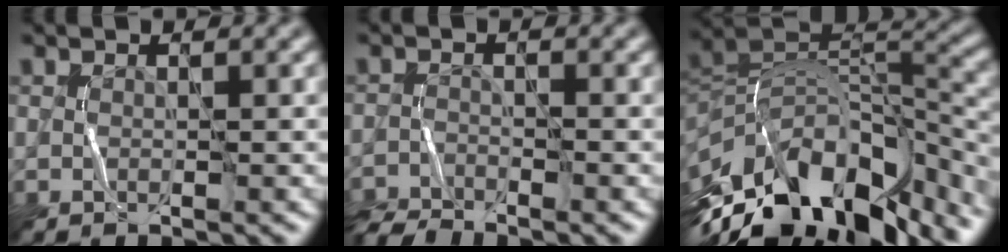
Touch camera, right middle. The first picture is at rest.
{"total": 3.5, "force": [-3.4, 0.2, 0.8], "torque": [-0.026, -0.010, -0.073]}
{"total": 16.3, "force": [-9.2, 8.2, 10.6], "torque": [-0.211, -0.007, -0.147]}